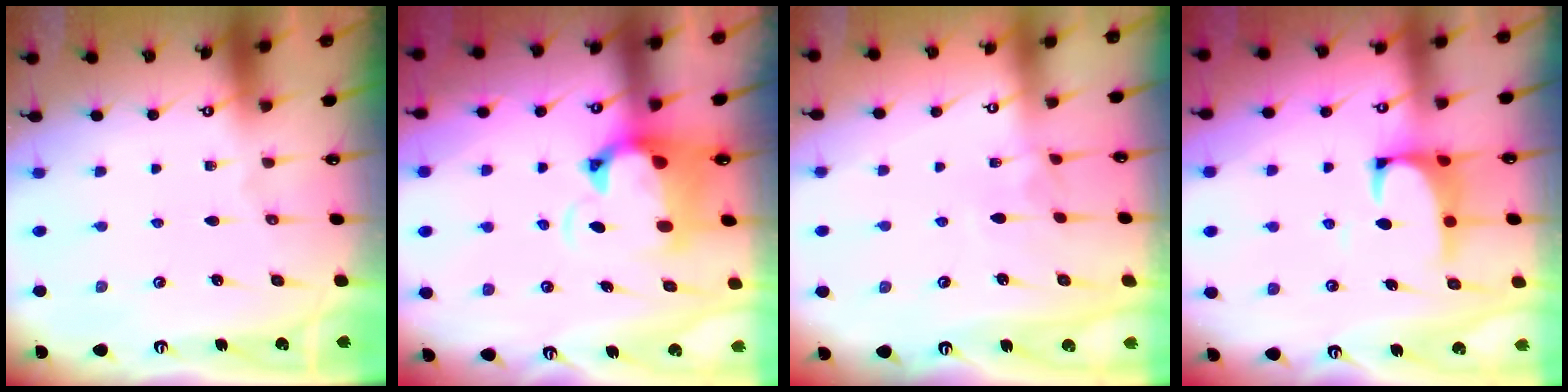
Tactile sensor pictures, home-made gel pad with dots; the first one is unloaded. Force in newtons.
{"total": 3.1, "press": 2.8, "slide": 1.4}
{"total": 2.8, "press": 2.8, "slide": 0.4}
{"total": 1.8, "press": 1.7, "slide": 0.7}